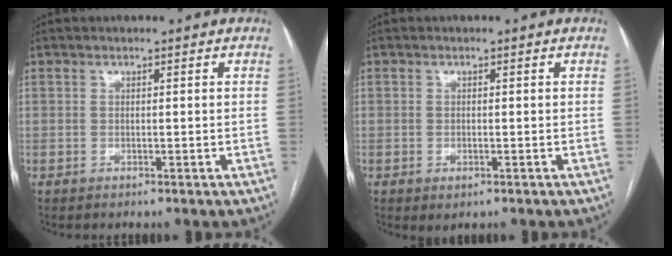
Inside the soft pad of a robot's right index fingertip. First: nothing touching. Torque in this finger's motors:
{"motor_torque": [0.63, -0.41, 0.08, 0.00]}